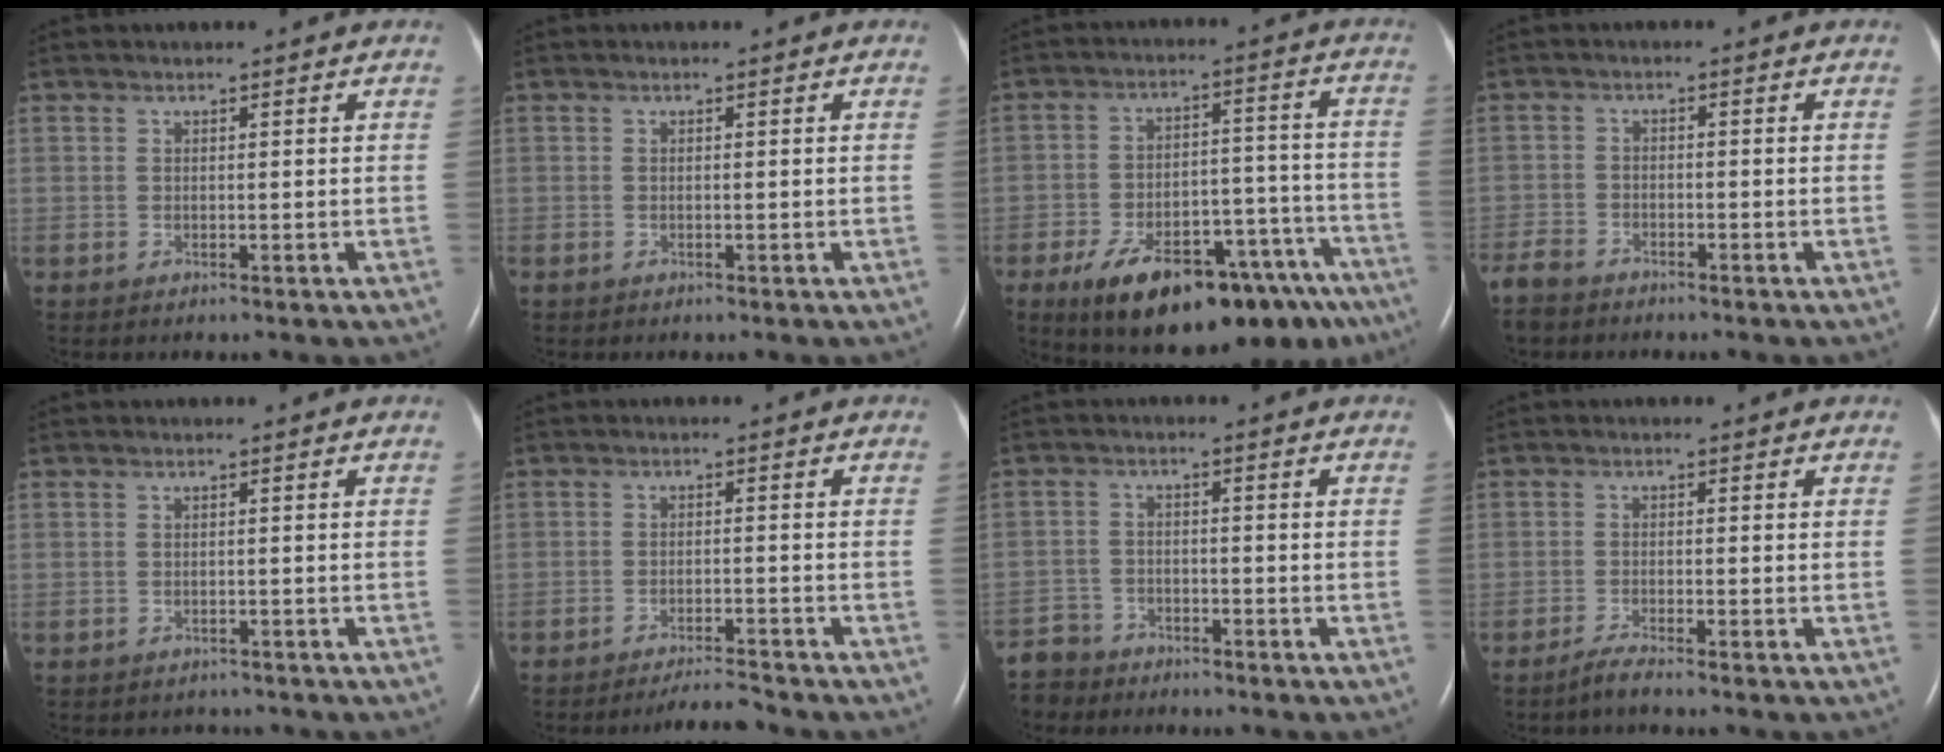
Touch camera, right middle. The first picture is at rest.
{"total": 2.5, "force": [-1.5, 1.3, 1.6], "torque": [-0.046, -0.008, -0.025]}
{"total": 22.5, "force": [-15.5, 8.1, 14.1], "torque": [-0.143, 0.030, -0.218]}
{"total": 4.7, "force": [-4.2, 1.6, 1.2], "torque": [-0.027, -0.011, -0.083]}
{"total": 1.6, "force": [-1.5, 0.7, -0.1], "torque": [-0.003, -0.001, -0.019]}
{"total": 3.6, "force": [-3.5, -0.6, 0.6], "torque": [-0.014, -0.016, -0.057]}
{"total": 6.9, "force": [-6.2, 3.0, 0.0], "torque": [-0.006, -0.006, -0.118]}
{"total": 2.0, "force": [-1.7, -0.4, 0.9], "torque": [-0.028, -0.005, -0.037]}